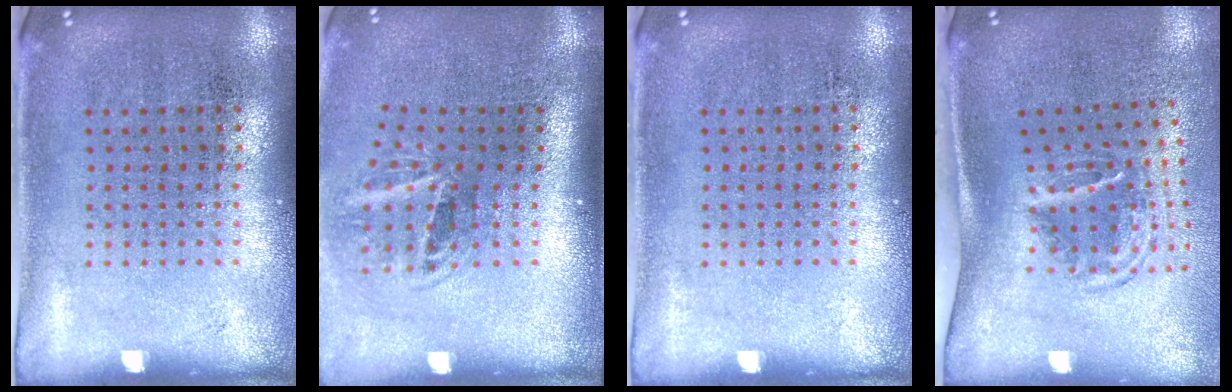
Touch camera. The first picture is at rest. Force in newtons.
{"total": 2.0, "press": 1.2, "slide": 1.5}
{"total": 0.0}
{"total": 1.7, "press": 1.1, "slide": 1.3}